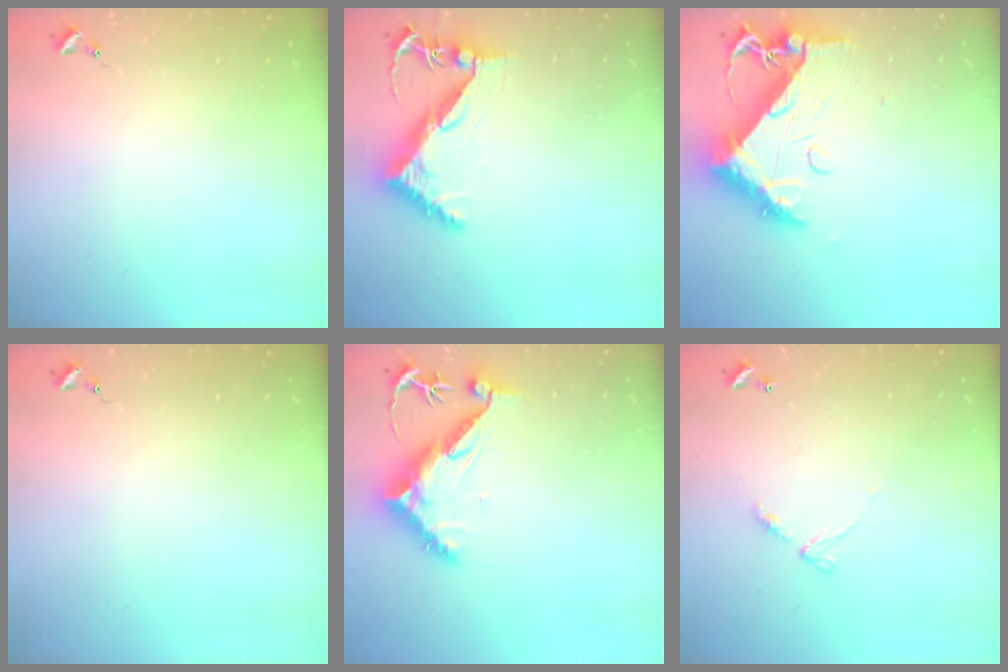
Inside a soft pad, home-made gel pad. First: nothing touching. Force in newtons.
{"total": 8.3, "press": 8.2, "slide": 1.2}
{"total": 13.1, "press": 13.1, "slide": 1.4}
{"total": 0.0}
{"total": 12.9, "press": 12.8, "slide": 0.9}
{"total": 6.1, "press": 6.0, "slide": 0.6}